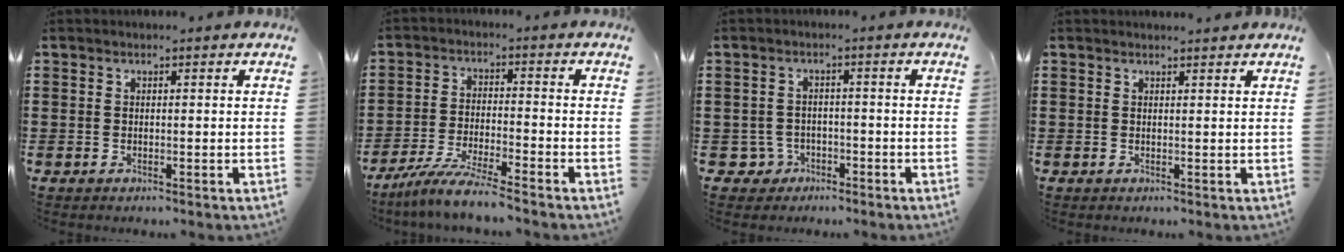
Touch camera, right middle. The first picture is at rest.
{"total": 6.4, "force": [-5.7, -0.6, 2.8], "torque": [-0.061, -0.019, -0.111]}
{"total": 3.6, "force": [-2.3, 2.6, 1.0], "torque": [-0.040, 0.000, -0.053]}
{"total": 0.9, "force": [0.9, 0.0, 0.1], "torque": [0.004, -0.005, 0.015]}